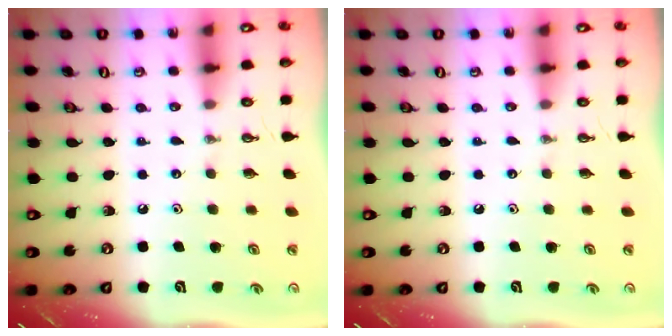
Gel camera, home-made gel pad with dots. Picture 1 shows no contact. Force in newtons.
{"total": 0.0}